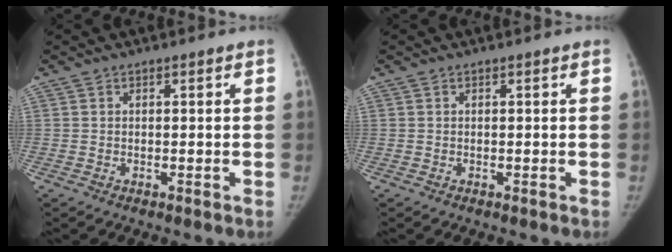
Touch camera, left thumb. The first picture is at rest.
{"total": 0.0}